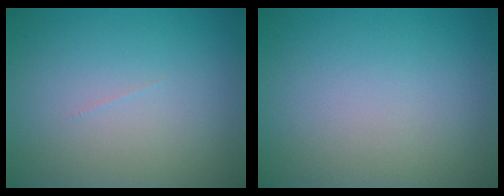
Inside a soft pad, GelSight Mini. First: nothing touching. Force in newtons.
{"total": 0.0}